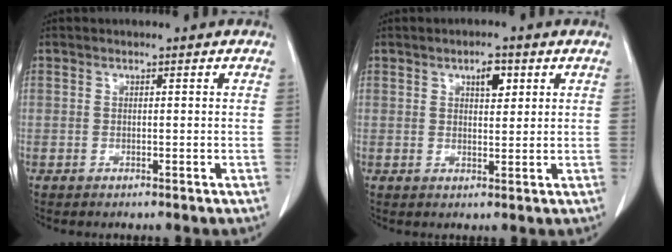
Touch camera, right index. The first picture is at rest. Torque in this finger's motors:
{"motor_torque": [0.06, 0.04, 0.01, 0.02]}